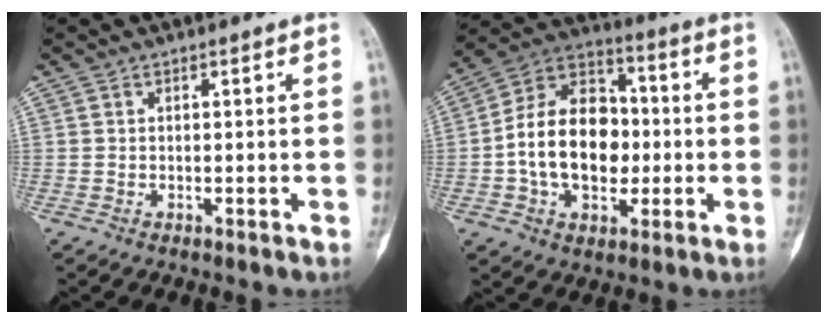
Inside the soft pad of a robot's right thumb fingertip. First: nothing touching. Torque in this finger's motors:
{"motor_torque": [0.37, 1.00, 0.54, 0.30, 0.16]}